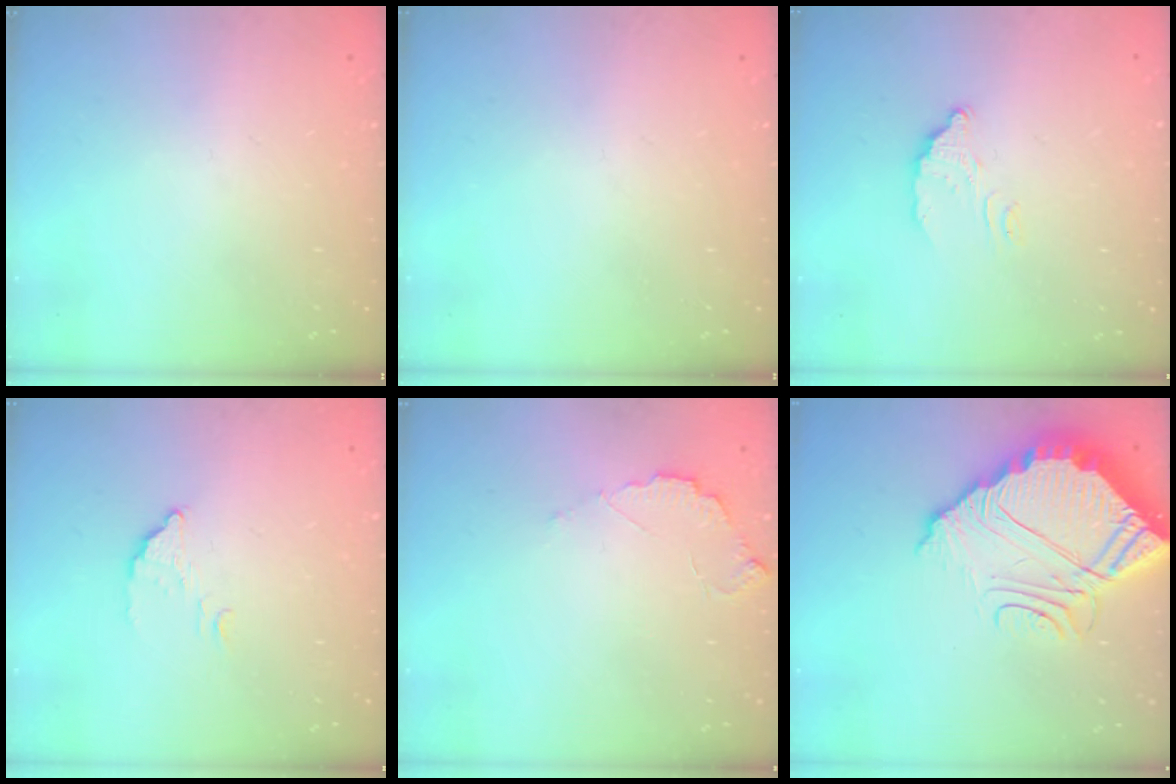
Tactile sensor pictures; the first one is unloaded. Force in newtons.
{"total": 0.0}
{"total": 5.6, "press": 5.6, "slide": 0.3}
{"total": 2.9, "press": 2.9, "slide": 0.1}
{"total": 4.4, "press": 4.4, "slide": 0.3}
{"total": 12.8, "press": 12.8, "slide": 0.9}